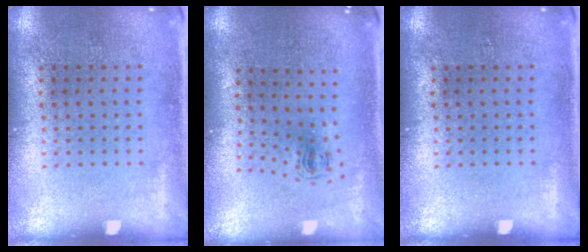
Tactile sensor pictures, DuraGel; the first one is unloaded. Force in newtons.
{"total": 0.7, "press": 0.4, "slide": 0.6}
{"total": 0.0}